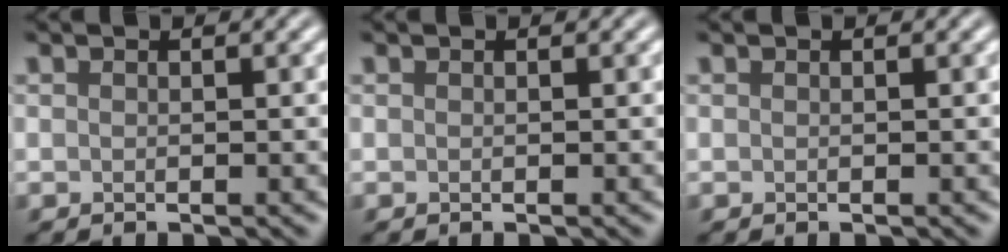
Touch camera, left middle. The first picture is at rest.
{"total": 0.0}
{"total": 0.0}